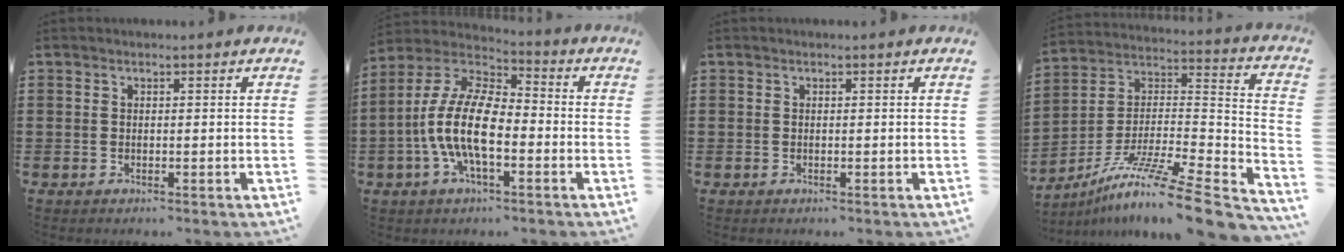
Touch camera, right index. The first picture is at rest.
{"total": 12.1, "force": [-3.1, 4.9, 10.6], "torque": [-0.258, -0.011, -0.068]}
{"total": 0.0}
{"total": 11.9, "force": [-8.8, 0.6, 7.9], "torque": [-0.132, 0.002, -0.162]}